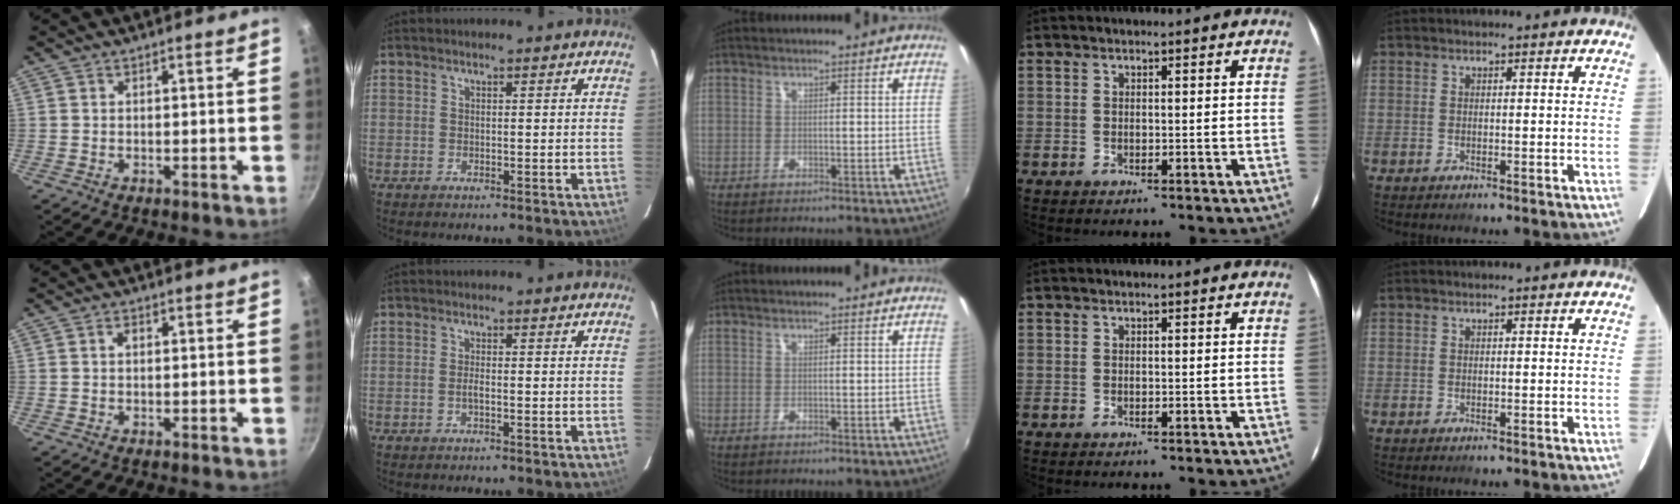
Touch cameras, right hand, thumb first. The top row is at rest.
{"thumb": {"total": 1.4, "force": [0.3, 1.0, 1.0], "torque": [-0.015, 0.004, 0.003]}, "index": {"total": 1.0, "force": [-0.4, 0.2, 0.9], "torque": [-0.019, -0.001, -0.007]}}